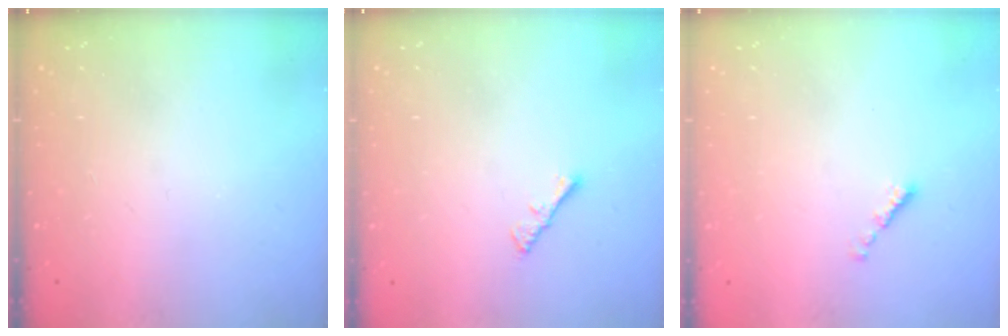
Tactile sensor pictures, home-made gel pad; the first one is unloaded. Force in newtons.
{"total": 1.3, "press": 1.2, "slide": 0.4}
{"total": 0.7, "press": 0.5, "slide": 0.4}